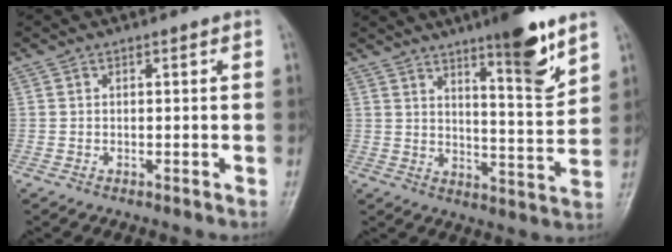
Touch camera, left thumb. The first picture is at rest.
{"total": 12.1, "force": [8.0, 2.1, 8.9], "torque": [-0.113, -0.059, 0.122]}